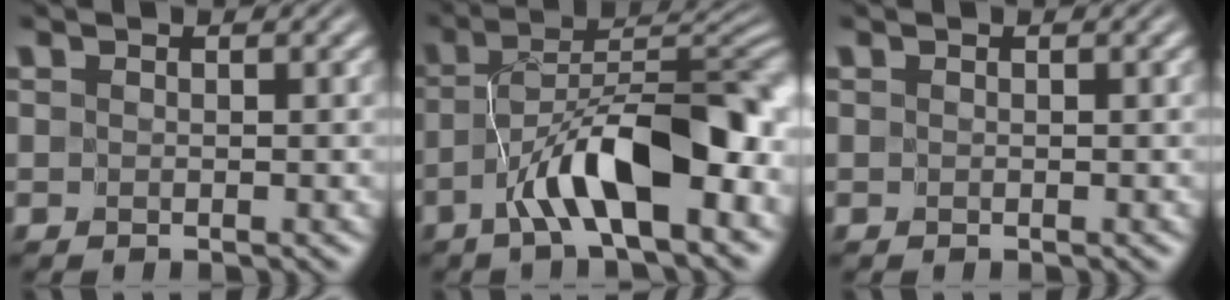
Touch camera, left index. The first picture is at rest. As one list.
[{"total": 9.7, "force": [-4.0, 3.0, 8.3], "torque": [-0.132, 0.016, -0.065]}, {"total": 0.0}]